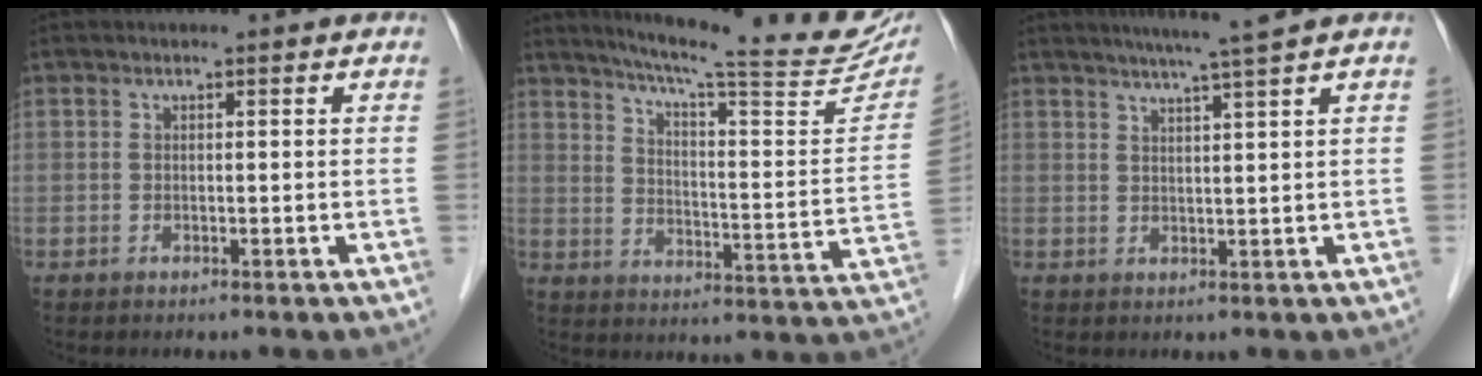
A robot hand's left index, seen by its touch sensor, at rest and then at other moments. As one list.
[{"total": 23.7, "force": [20.6, 1.0, 11.7], "torque": [-0.174, -0.055, 0.265]}, {"total": 5.3, "force": [4.2, -1.5, 2.9], "torque": [-0.048, -0.002, 0.068]}]